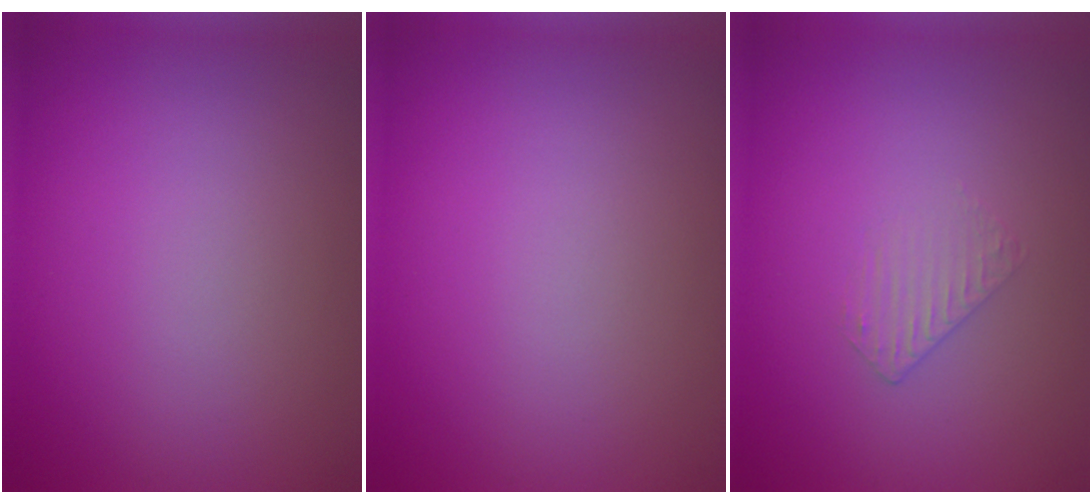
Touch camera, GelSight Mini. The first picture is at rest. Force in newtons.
{"total": 0.0}
{"total": 0.9, "press": 0.2, "slide": 0.9}